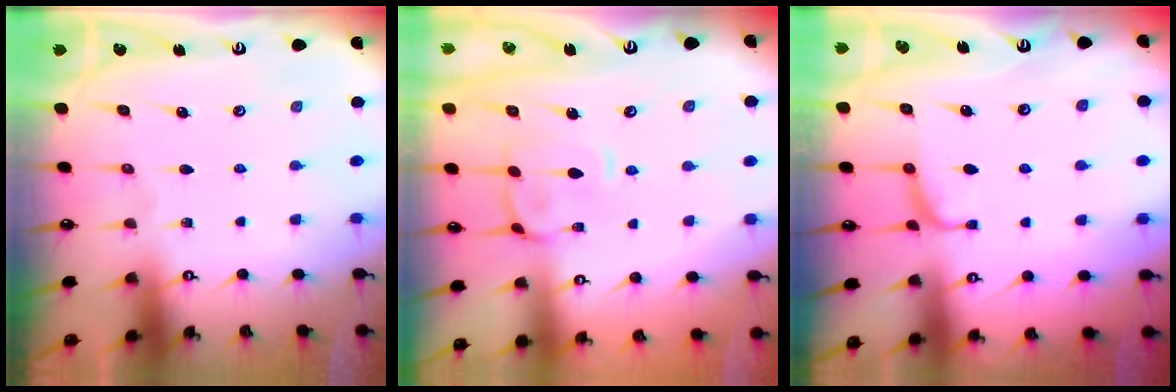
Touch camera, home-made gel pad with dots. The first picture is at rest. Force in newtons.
{"total": 3.1, "press": 2.8, "slide": 1.1}
{"total": 0.9, "press": 0.7, "slide": 0.5}